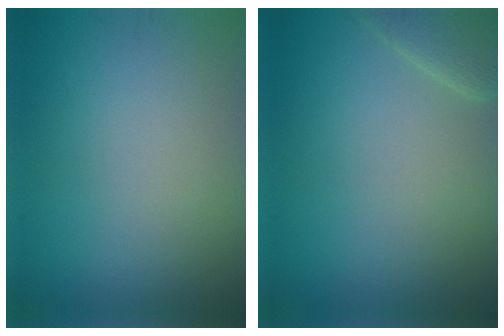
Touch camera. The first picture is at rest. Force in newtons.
{"total": 2.5, "press": 2.5, "slide": 0.1}